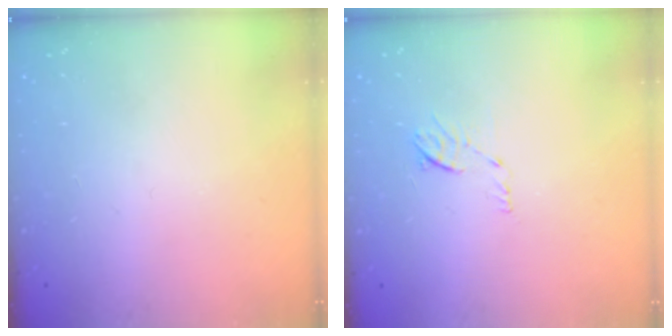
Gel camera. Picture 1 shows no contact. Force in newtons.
{"total": 5.7, "press": 5.6, "slide": 0.8}